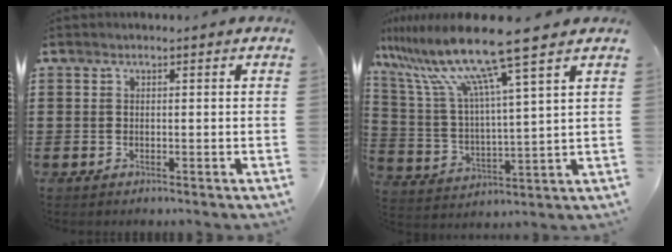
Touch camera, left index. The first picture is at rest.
{"total": 13.1, "force": [9.9, 0.1, 8.6], "torque": [-0.212, -0.056, 0.158]}